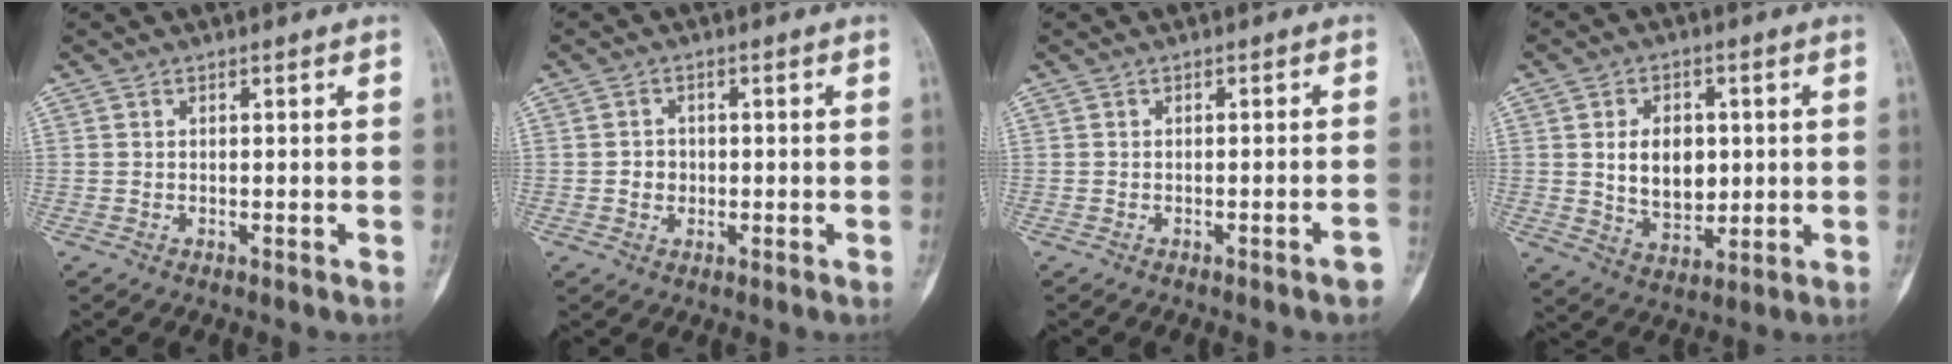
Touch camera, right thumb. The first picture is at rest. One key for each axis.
{"total": 2.6, "fx": -0.3, "fy": 2.4, "fz": 1.0, "tx": 0.003, "ty": 0.006, "tz": -0.007}
{"total": 1.9, "fx": -1.3, "fy": 0.1, "fz": 1.4, "tx": -0.021, "ty": 0.010, "tz": -0.016}
{"total": 10.2, "fx": 1.2, "fy": 7.1, "fz": 7.2, "tx": -0.082, "ty": -0.013, "tz": 0.029}